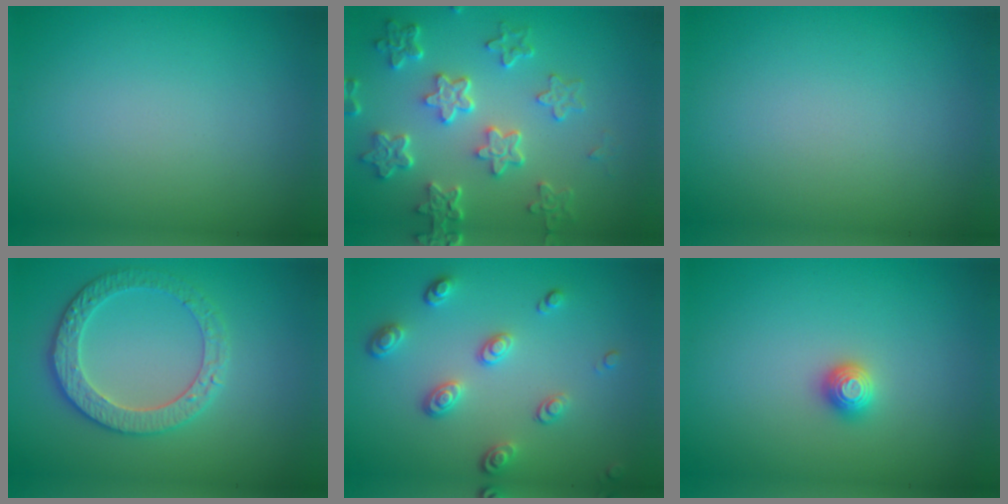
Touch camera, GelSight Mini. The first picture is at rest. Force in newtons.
{"total": 5.9, "press": 4.4, "slide": 3.8}
{"total": 0.0}
{"total": 3.8, "press": 3.7, "slide": 0.7}
{"total": 3.2, "press": 2.6, "slide": 1.8}
{"total": 1.2, "press": 1.1, "slide": 0.3}